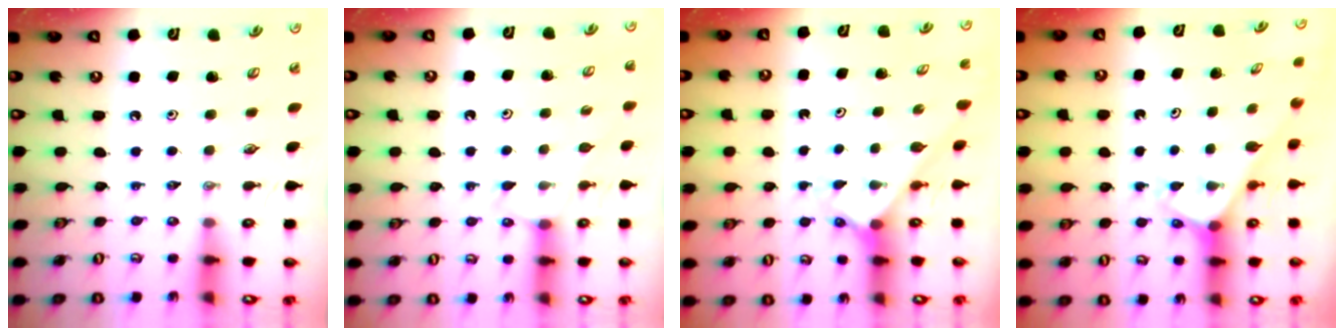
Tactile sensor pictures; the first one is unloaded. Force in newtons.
{"total": 5.1, "press": 5.1, "slide": 0.5}
{"total": 2.3, "press": 2.3, "slide": 0.2}
{"total": 2.5, "press": 2.5, "slide": 0.2}